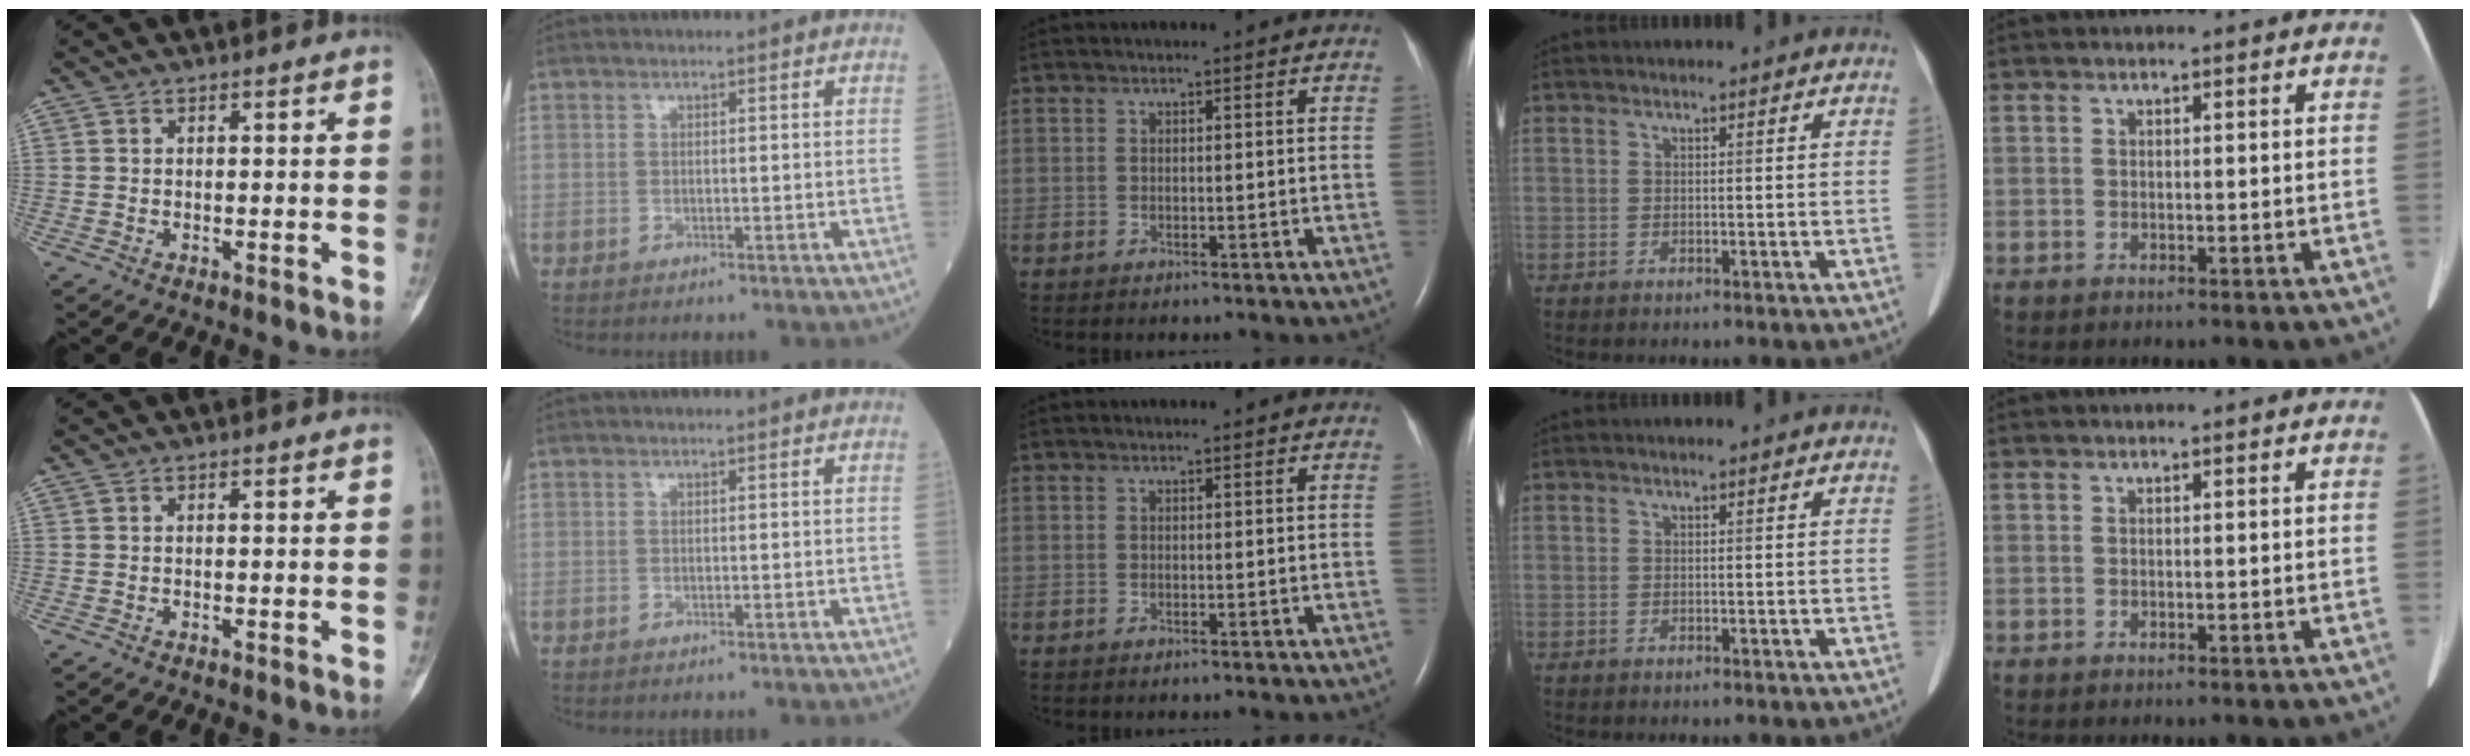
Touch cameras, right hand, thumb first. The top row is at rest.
{}